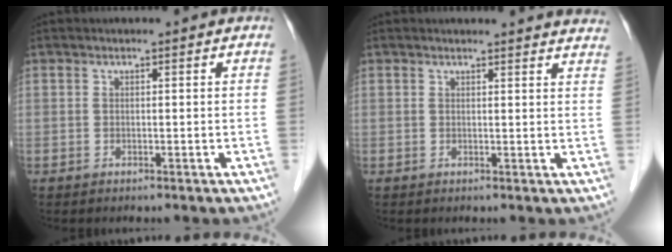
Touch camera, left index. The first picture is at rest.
{"total": 10.7, "force": [10.4, 0.5, 2.2], "torque": [-0.005, -0.029, 0.088]}